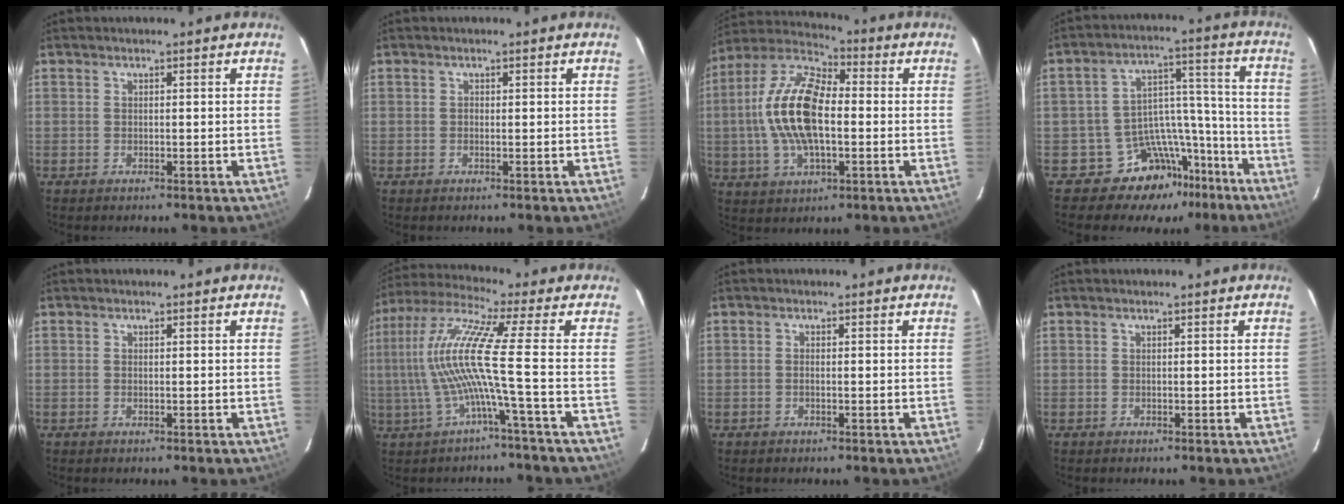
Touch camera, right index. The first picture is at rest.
{"total": 0.0}
{"total": 16.3, "force": [-0.5, 7.6, 14.4], "torque": [-0.291, 0.013, -0.015]}
{"total": 13.0, "force": [-10.5, 7.3, 2.1], "torque": [-0.022, 0.070, -0.157]}
{"total": 0.0}
{"total": 11.5, "force": [-1.8, -2.4, 11.1], "torque": [-0.214, 0.000, -0.030]}
{"total": 0.6, "force": [0.0, 0.4, 0.4], "torque": [-0.007, 0.003, -0.002]}
{"total": 0.0}